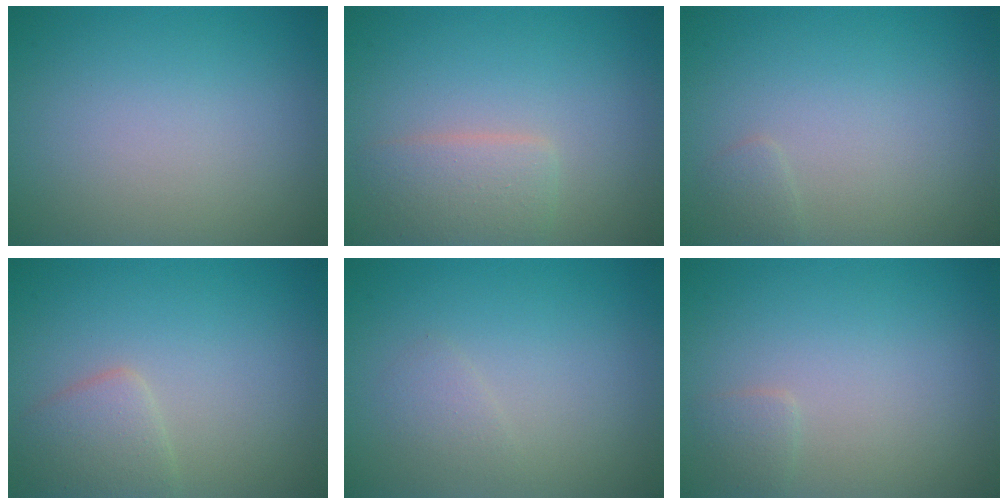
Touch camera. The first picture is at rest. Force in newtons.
{"total": 2.6, "press": 2.6, "slide": 0.1}
{"total": 0.8, "press": 0.8, "slide": 0.0}
{"total": 2.5, "press": 2.5, "slide": 0.1}
{"total": 1.0, "press": 1.0, "slide": 0.0}
{"total": 0.9, "press": 0.9, "slide": 0.1}